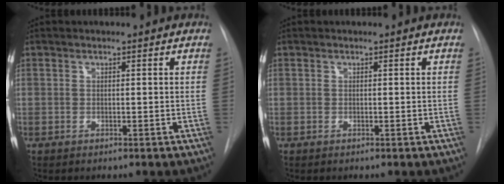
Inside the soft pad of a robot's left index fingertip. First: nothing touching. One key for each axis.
{"total": 0.0}